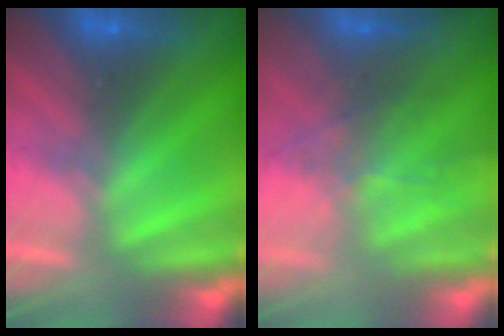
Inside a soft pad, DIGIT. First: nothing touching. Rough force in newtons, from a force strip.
{"total": 9.6}